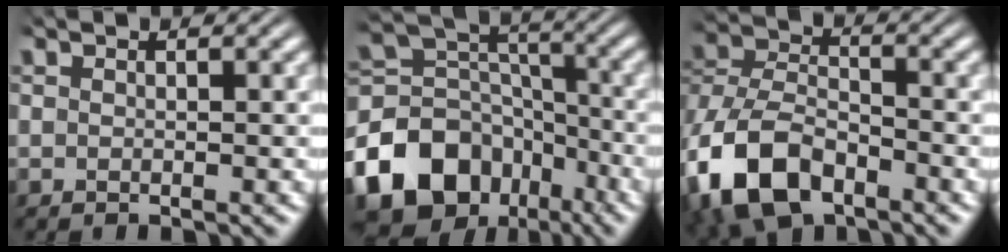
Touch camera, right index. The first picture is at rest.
{"total": 16.7, "force": [-6.4, 13.3, 7.9], "torque": [-0.151, -0.075, -0.085]}
{"total": 9.5, "force": [-3.9, 6.7, 5.3], "torque": [-0.131, -0.042, -0.050]}